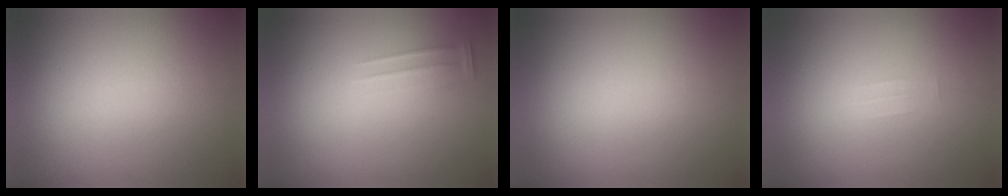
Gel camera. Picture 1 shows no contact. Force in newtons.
{"total": 1.7}
{"total": 0.0}
{"total": 1.2}